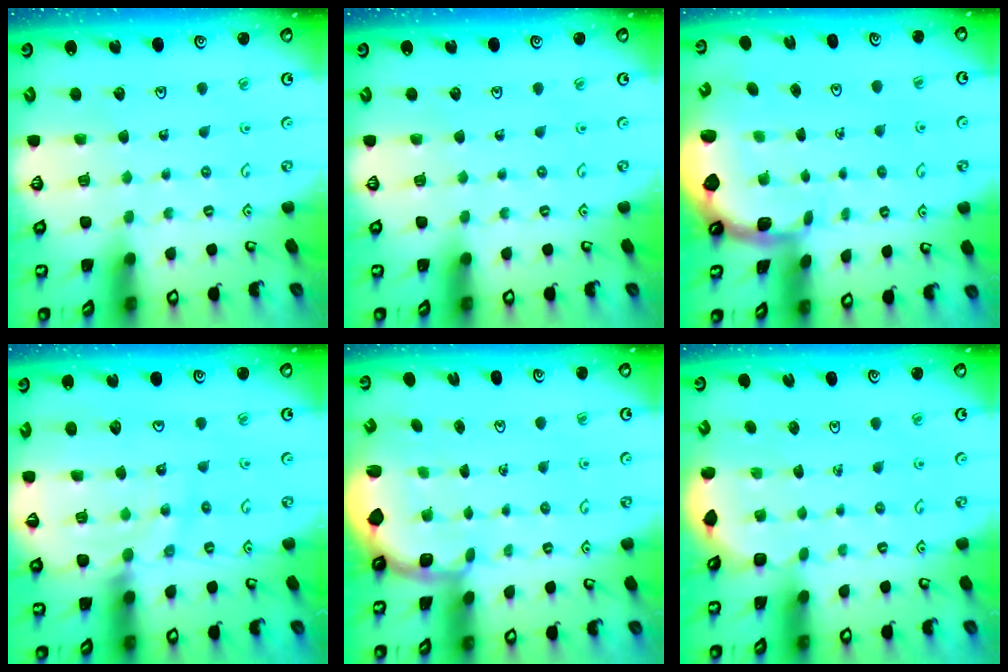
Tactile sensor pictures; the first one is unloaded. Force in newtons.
{"total": 0.0}
{"total": 2.3, "press": 1.3, "slide": 1.8}
{"total": 14.4, "press": 14.3, "slide": 1.5}
{"total": 2.1, "press": 1.4, "slide": 1.6}
{"total": 2.5, "press": 2.2, "slide": 1.2}